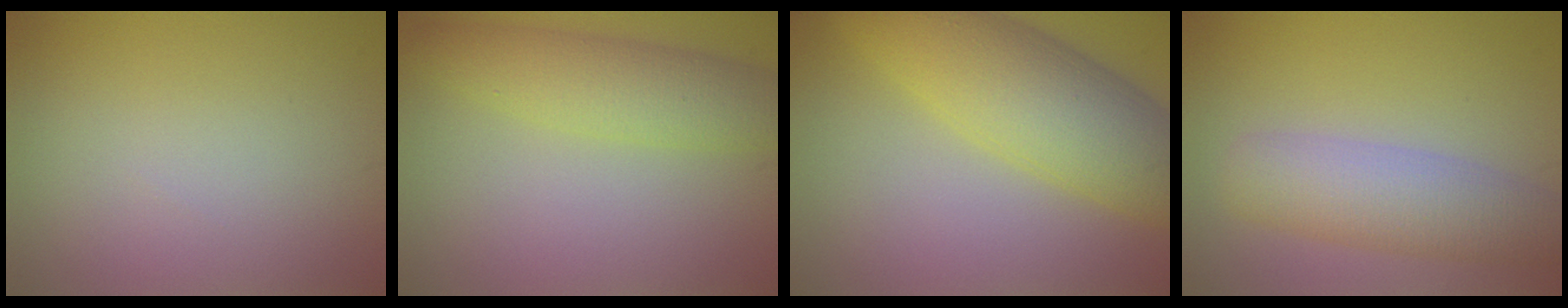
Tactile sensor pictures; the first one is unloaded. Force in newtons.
{"total": 4.7, "press": 4.7, "slide": 0.1}
{"total": 9.1, "press": 9.1, "slide": 0.1}
{"total": 5.7, "press": 5.7, "slide": 0.3}